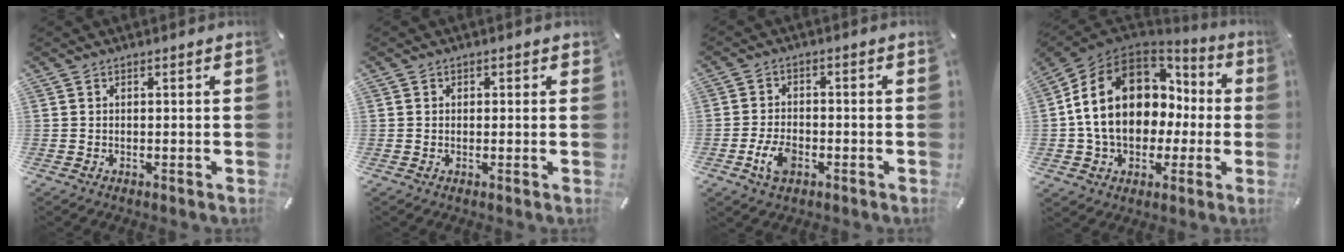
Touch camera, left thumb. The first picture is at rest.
{"total": 0.9, "force": [0.2, 0.9, 0.3], "torque": [0.002, 0.002, 0.000]}
{"total": 6.3, "force": [-2.7, 3.9, 4.1], "torque": [-0.097, 0.006, -0.052]}
{"total": 18.2, "force": [1.4, 14.1, 11.4], "torque": [-0.241, 0.001, 0.026]}